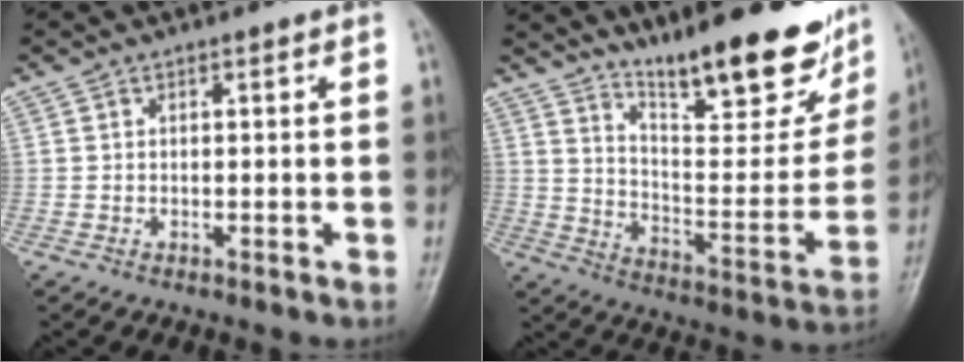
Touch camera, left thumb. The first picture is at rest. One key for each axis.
{"total": 22.9, "fx": 16.5, "fy": 6.2, "fz": 14.5, "tx": -0.168, "ty": -0.100, "tz": 0.255}